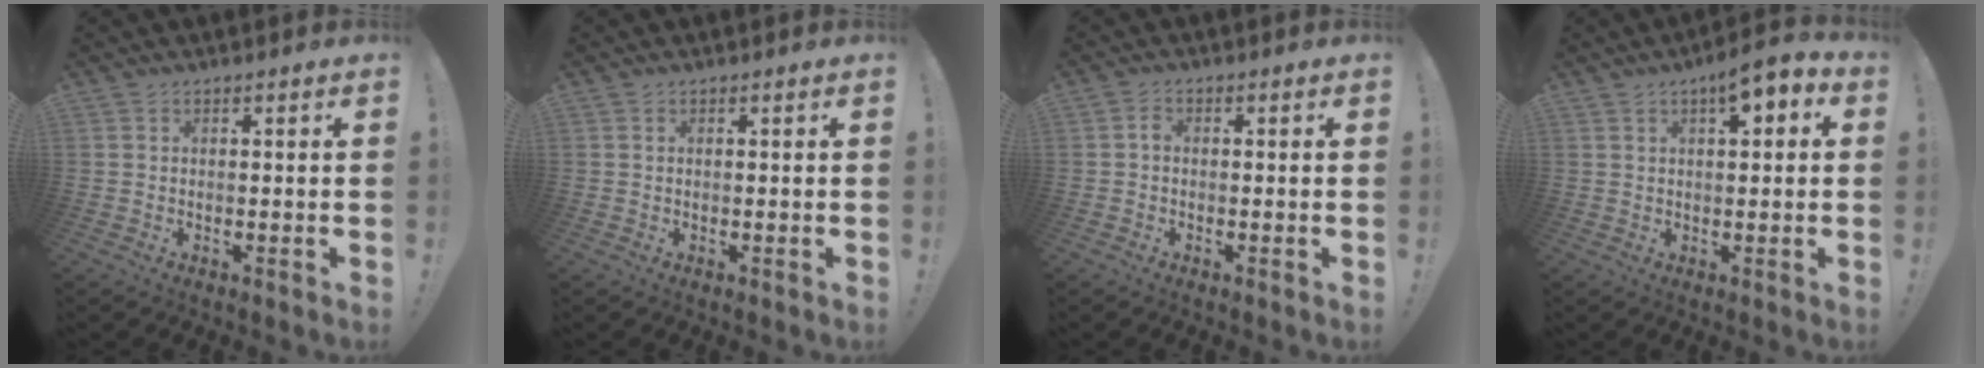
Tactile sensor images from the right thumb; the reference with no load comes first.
{"total": 0.0}
{"total": 1.4, "force": [-0.5, 0.9, 0.9], "torque": [-0.023, 0.008, -0.009]}
{"total": 6.2, "force": [3.0, 2.1, 5.1], "torque": [-0.063, -0.018, 0.044]}